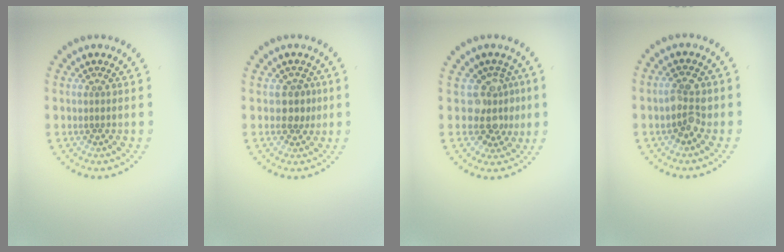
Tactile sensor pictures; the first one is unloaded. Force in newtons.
{"total": 1.9, "press": 1.6, "slide": 1.0}
{"total": 3.4, "press": 2.6, "slide": 2.2}
{"total": 2.5, "press": 2.5, "slide": 0.2}